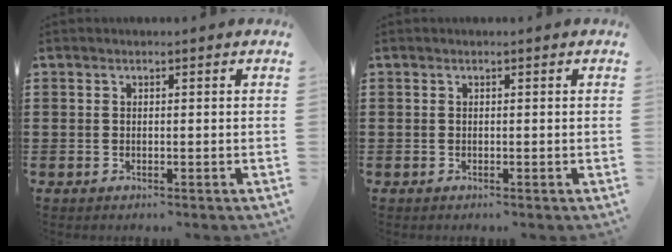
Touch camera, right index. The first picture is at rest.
{"total": 0.0}